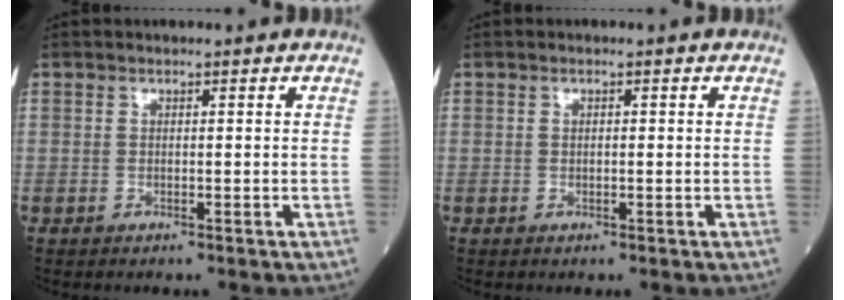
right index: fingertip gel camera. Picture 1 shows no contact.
{"total": 0.5, "force": [0.0, 0.2, 0.5], "torque": [-0.011, 0.000, 0.002]}